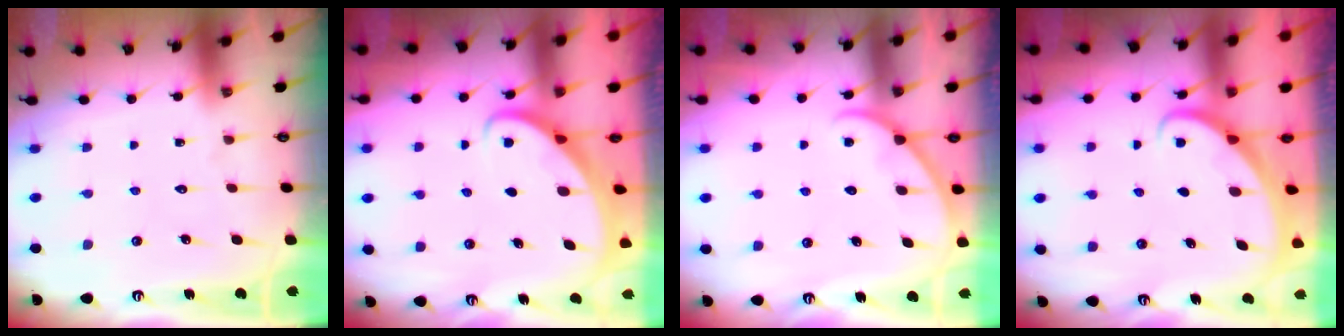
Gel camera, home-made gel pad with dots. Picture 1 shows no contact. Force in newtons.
{"total": 2.4, "press": 2.3, "slide": 0.3}
{"total": 2.9, "press": 2.9, "slide": 0.4}
{"total": 2.3, "press": 2.3, "slide": 0.1}